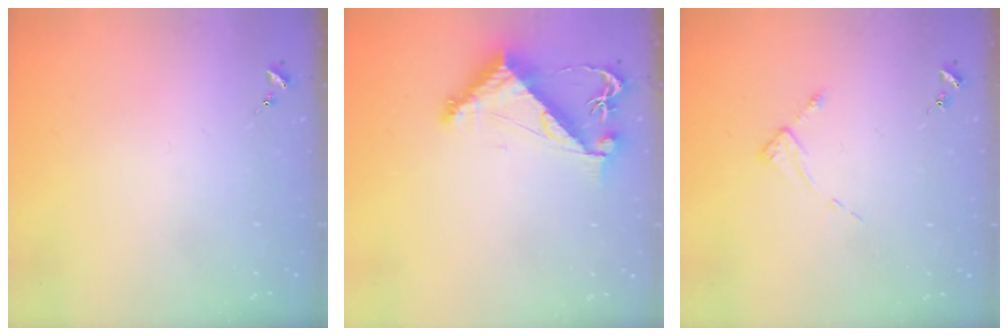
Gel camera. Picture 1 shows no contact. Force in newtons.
{"total": 8.0, "press": 8.0, "slide": 0.7}
{"total": 2.6, "press": 2.6, "slide": 0.4}